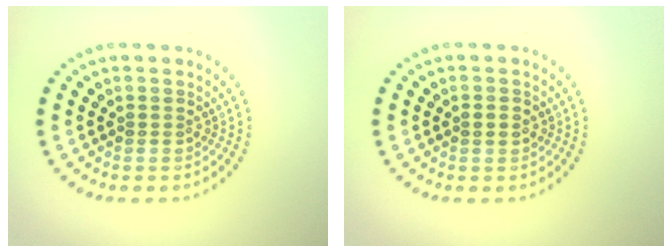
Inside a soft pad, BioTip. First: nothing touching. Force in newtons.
{"total": 1.2, "press": 1.2, "slide": 0.1}